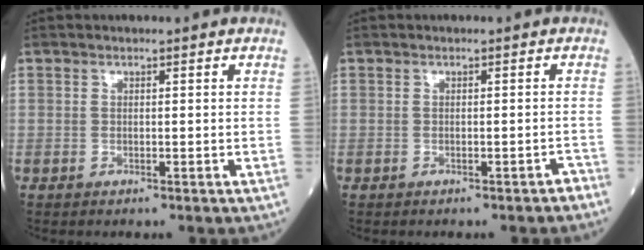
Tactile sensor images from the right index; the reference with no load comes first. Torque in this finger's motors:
{"motor_torque": [-0.01, 0.01, 0.01, 0.01]}